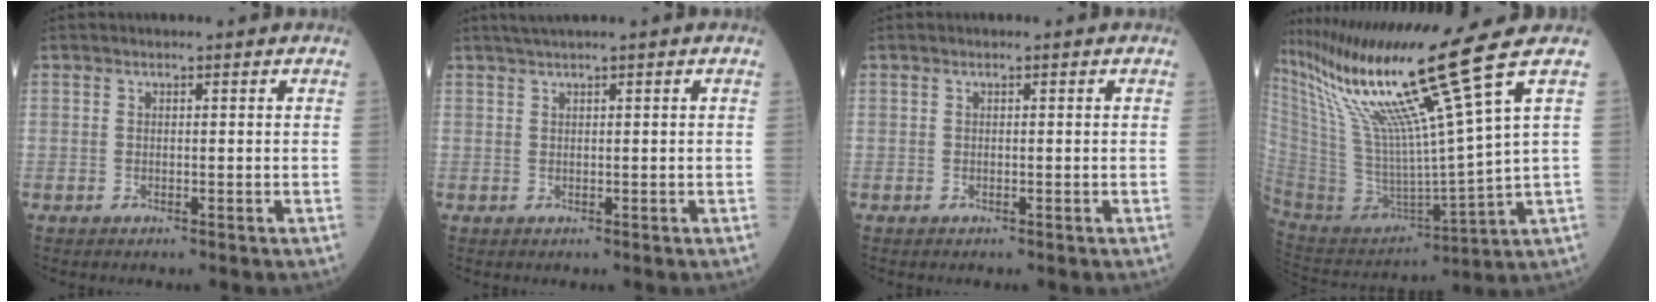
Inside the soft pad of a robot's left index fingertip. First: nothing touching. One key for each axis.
{"total": 1.8, "fx": 1.3, "fy": -0.4, "fz": 1.2, "tx": -0.028, "ty": 0.012, "tz": 0.029}
{"total": 0.0}
{"total": 20.0, "fx": 13.1, "fy": -3.7, "fz": 14.7, "tx": -0.267, "ty": -0.041, "tz": 0.245}